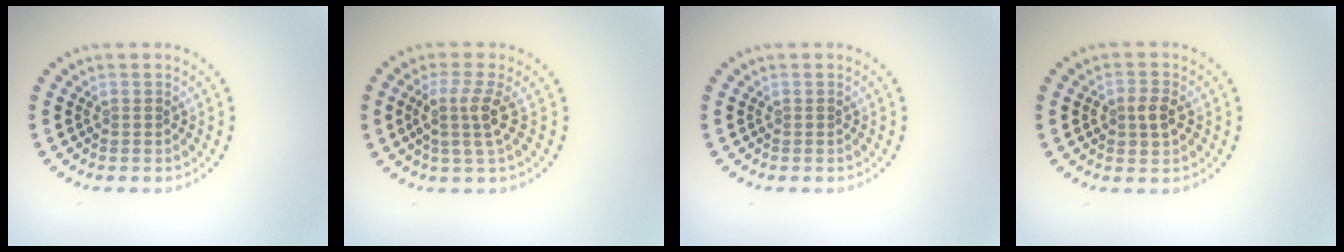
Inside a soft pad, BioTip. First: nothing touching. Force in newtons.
{"total": 2.8, "press": 2.1, "slide": 1.9}
{"total": 0.0}
{"total": 2.1, "press": 2.1, "slide": 0.2}